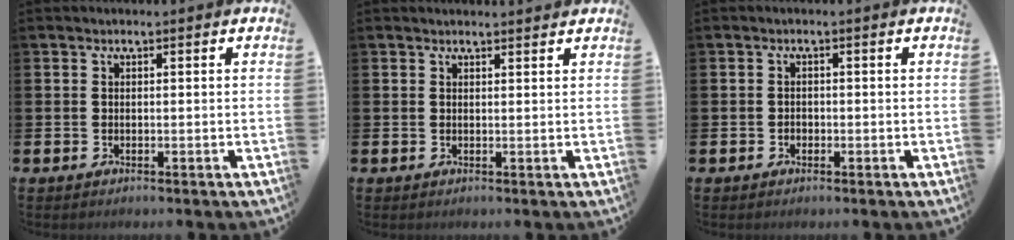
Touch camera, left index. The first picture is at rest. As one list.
[{"total": 1.1, "force": [1.1, 0.1, 0.1], "torque": [0.009, -0.004, 0.018]}, {"total": 0.9, "force": [-0.4, 0.8, 0.2], "torque": [-0.009, 0.006, -0.009]}]